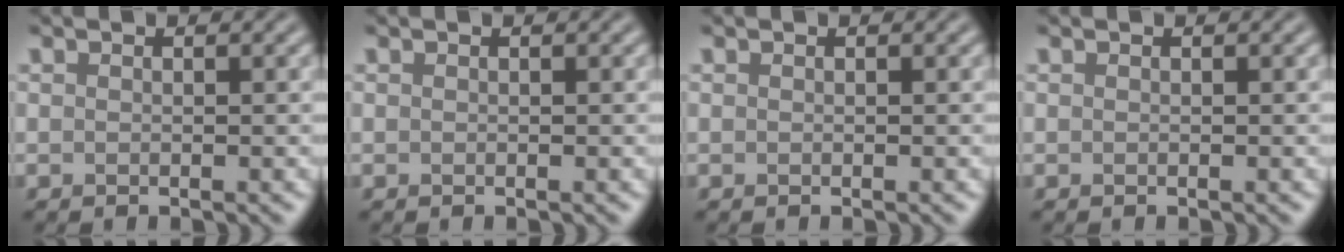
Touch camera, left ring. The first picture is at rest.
{"total": 0.0}
{"total": 0.0}
{"total": 0.0}